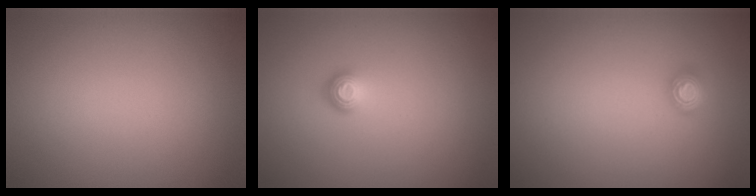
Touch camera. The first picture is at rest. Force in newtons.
{"total": 1.2, "press": 1.0, "slide": 0.6}
{"total": 1.6, "press": 1.3, "slide": 0.9}